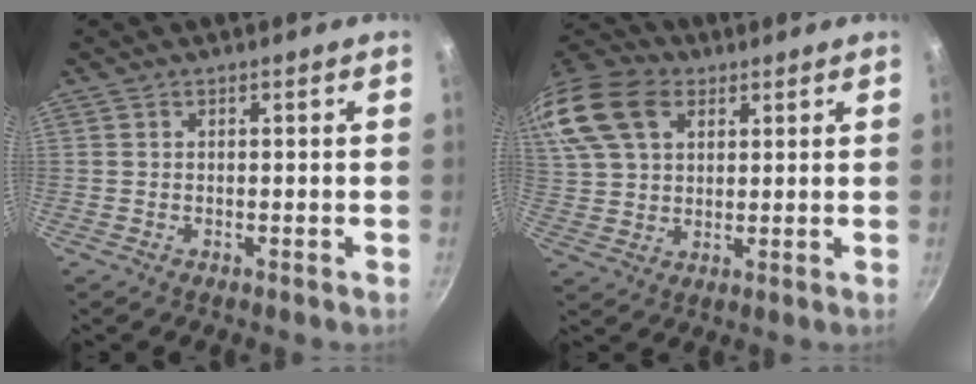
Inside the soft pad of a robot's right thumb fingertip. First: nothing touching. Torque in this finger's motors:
{"motor_torque": [-0.56, 1.45, 0.52, -0.48, 0.24]}